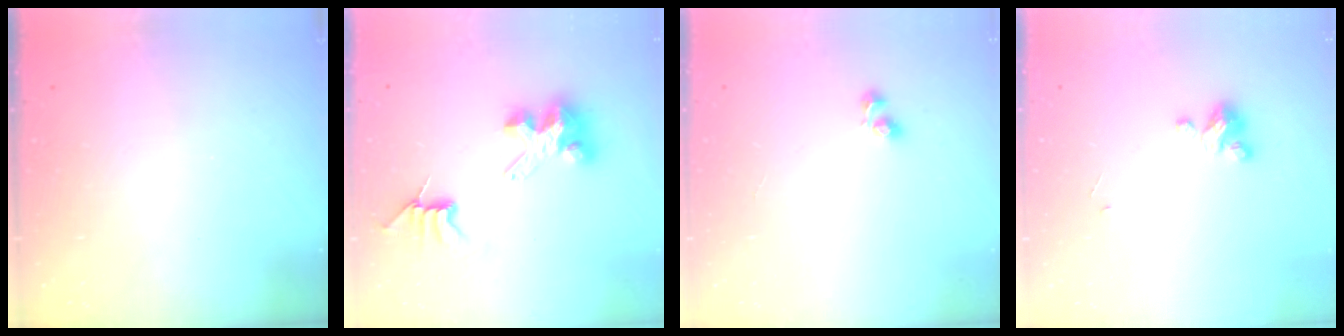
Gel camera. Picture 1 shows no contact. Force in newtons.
{"total": 8.3, "press": 8.3, "slide": 0.5}
{"total": 4.6, "press": 4.3, "slide": 1.8}
{"total": 3.9, "press": 3.9, "slide": 0.2}